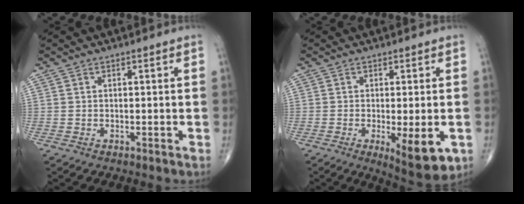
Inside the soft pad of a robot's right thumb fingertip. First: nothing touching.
{"total": 9.1, "force": [-2.6, 2.7, 8.3], "torque": [-0.112, -0.019, -0.033]}